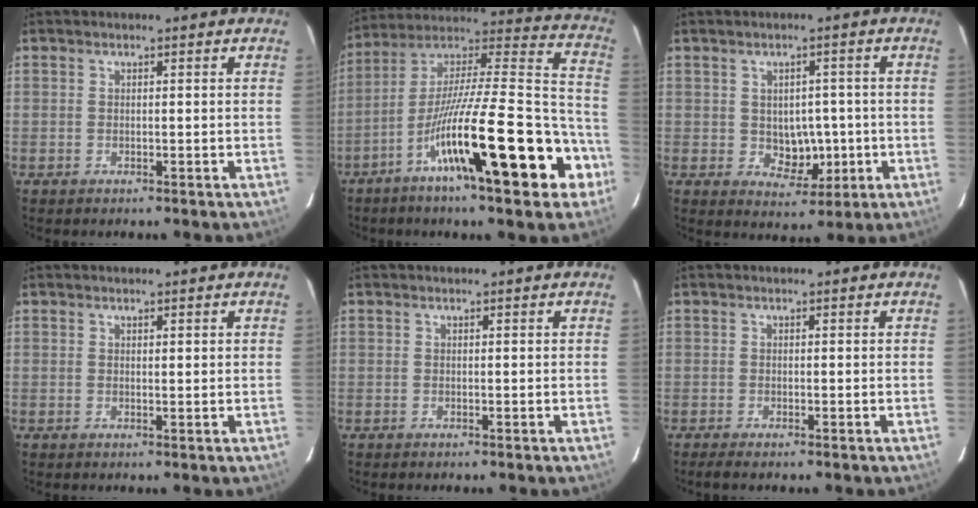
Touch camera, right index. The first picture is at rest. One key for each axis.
{"total": 25.3, "fx": -11.6, "fy": 3.3, "fz": 22.3, "tx": -0.319, "ty": -0.003, "tz": -0.185}
{"total": 5.4, "fx": -0.4, "fy": 3.9, "fz": 3.7, "tx": -0.043, "ty": 0.005, "tz": 0.007}
{"total": 0.6, "fx": 0.4, "fy": 0.1, "fz": 0.5, "tx": -0.008, "ty": 0.000, "tz": 0.006}
{"total": 0.0}
{"total": 1.2, "fx": -1.0, "fy": -0.1, "fz": 0.7, "tx": -0.016, "ty": -0.004, "tz": -0.019}